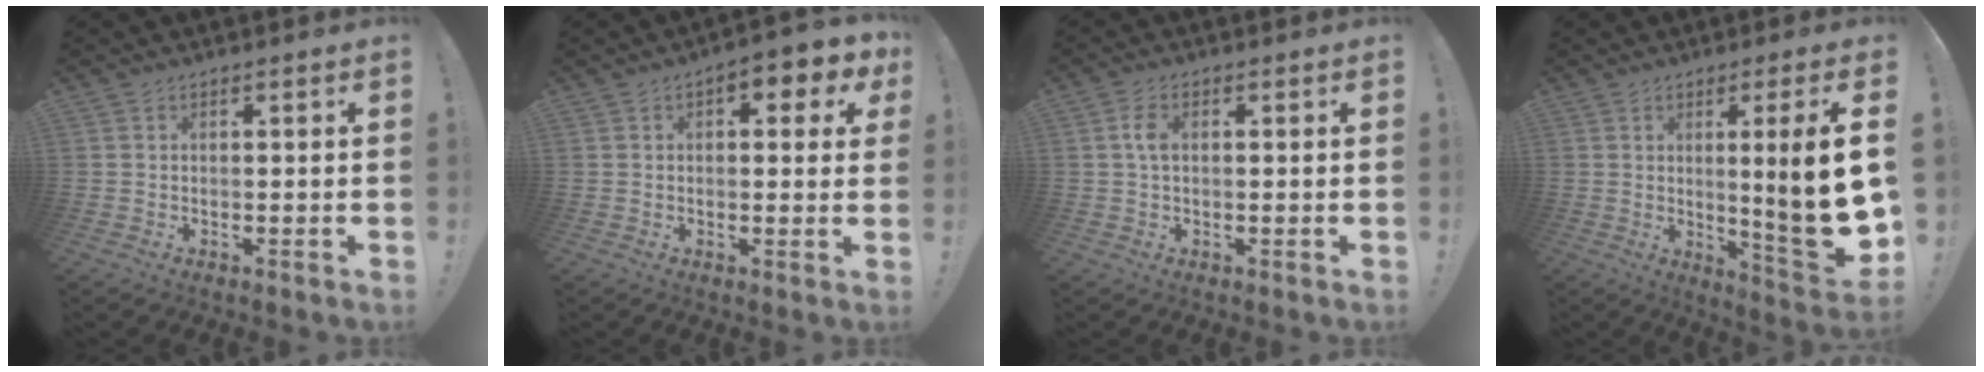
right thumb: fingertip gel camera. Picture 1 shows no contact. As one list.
[{"total": 5.8, "force": [2.5, 2.6, 4.5], "torque": [-0.040, -0.012, 0.035]}, {"total": 3.8, "force": [0.5, 2.2, 3.0], "torque": [-0.051, 0.006, 0.008]}, {"total": 14.7, "force": [1.5, 0.1, 14.7], "torque": [-0.210, -0.024, 0.015]}]